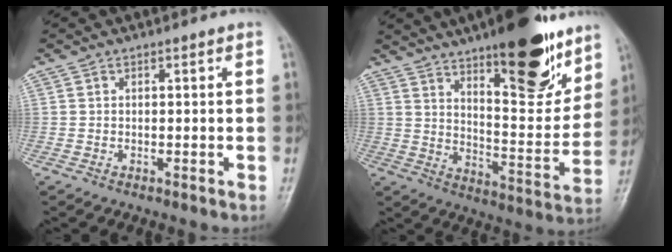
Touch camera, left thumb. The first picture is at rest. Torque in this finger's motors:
{"motor_torque": [2.81, 1.73, 1.62, -1.15, 0.14]}